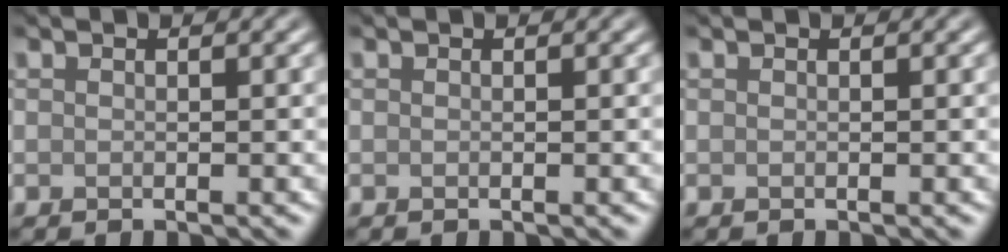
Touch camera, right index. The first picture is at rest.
{"total": 0.0}
{"total": 0.0}